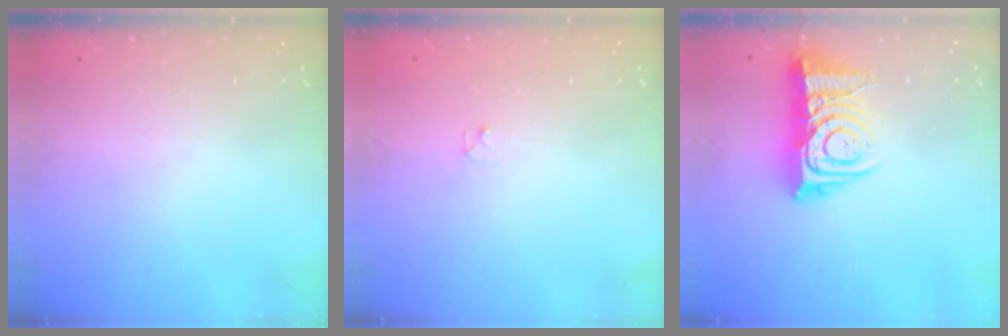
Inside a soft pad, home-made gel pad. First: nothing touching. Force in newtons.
{"total": 2.8, "press": 2.7, "slide": 0.4}
{"total": 12.1, "press": 12.0, "slide": 1.7}